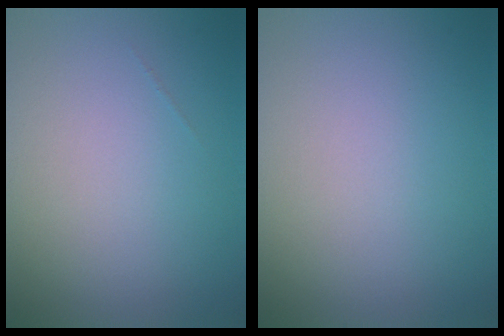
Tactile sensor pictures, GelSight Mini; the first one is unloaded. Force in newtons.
{"total": 0.0}